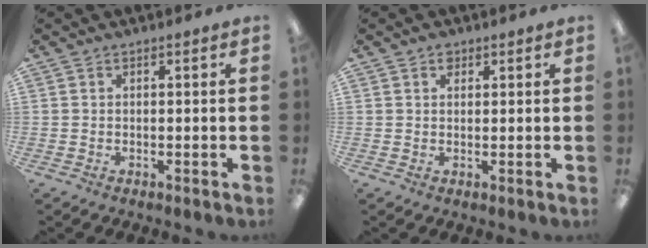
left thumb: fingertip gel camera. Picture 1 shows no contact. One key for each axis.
{"total": 1.7, "fx": 1.2, "fy": 1.1, "fz": 0.6, "tx": -0.006, "ty": -0.001, "tz": 0.019}